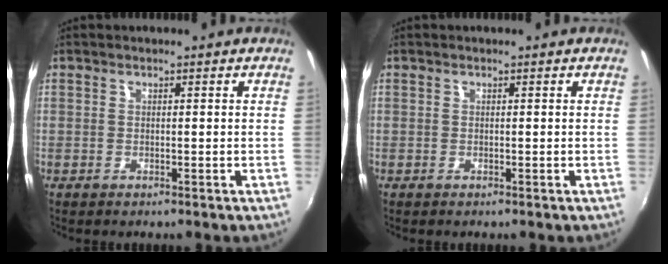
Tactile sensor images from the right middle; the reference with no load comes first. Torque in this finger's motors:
{"motor_torque": [0.08, -0.17, -0.01, 0.01]}